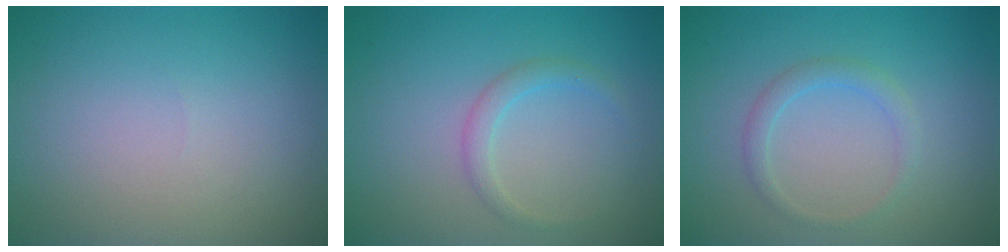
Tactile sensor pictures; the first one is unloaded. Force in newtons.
{"total": 1.5, "press": 1.5, "slide": 0.1}
{"total": 1.6, "press": 1.6, "slide": 0.1}